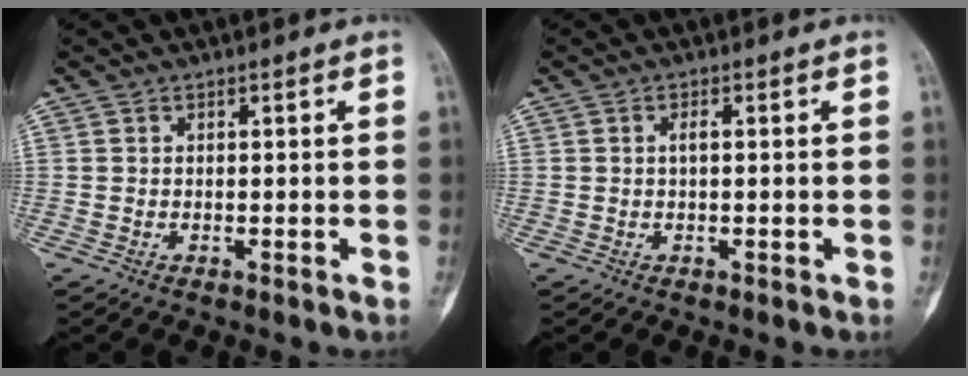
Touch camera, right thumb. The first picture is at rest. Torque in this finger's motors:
{"motor_torque": [0.45, 0.27, 0.51, -0.02, 0.03]}